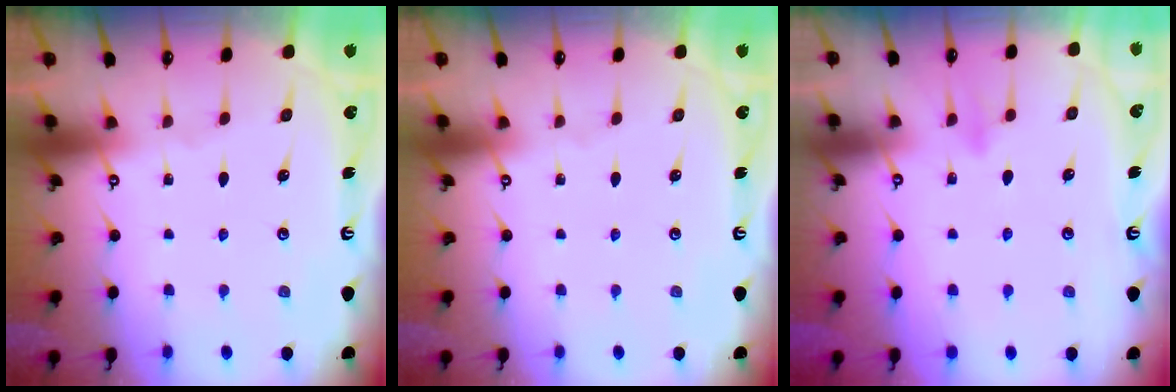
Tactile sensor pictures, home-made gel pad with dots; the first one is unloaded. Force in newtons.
{"total": 0.0}
{"total": 6.3, "press": 6.2, "slide": 1.3}